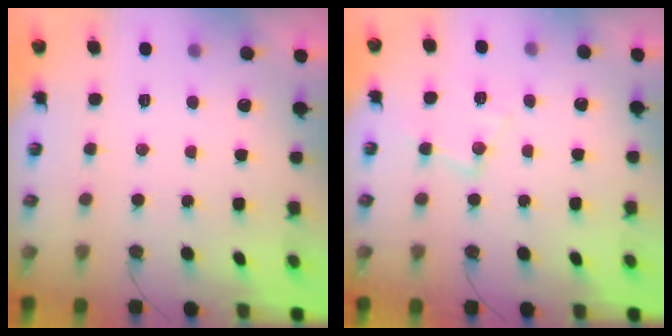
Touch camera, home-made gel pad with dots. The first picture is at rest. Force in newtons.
{"total": 10.1, "press": 10.1, "slide": 0.7}